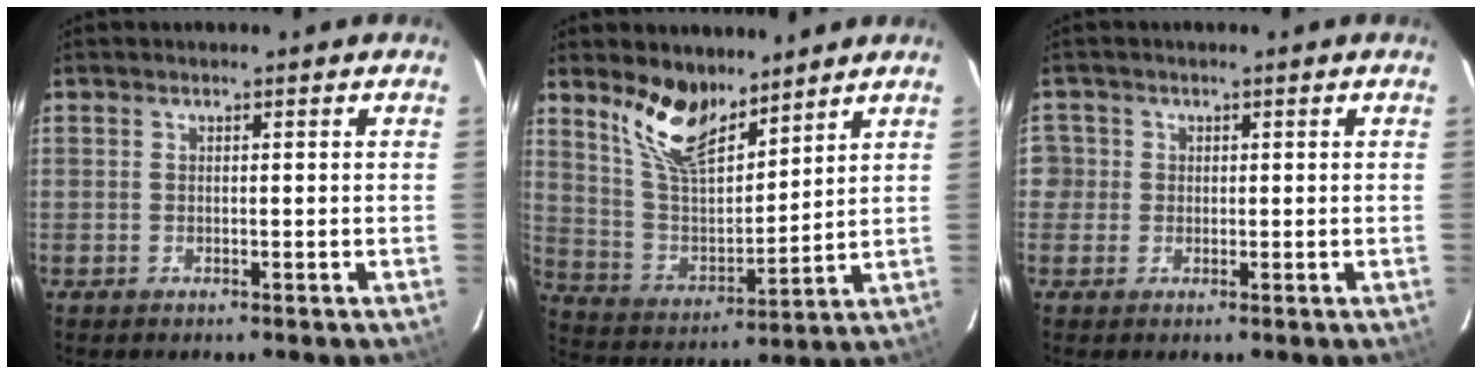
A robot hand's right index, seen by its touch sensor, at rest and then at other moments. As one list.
[{"total": 13.1, "force": [9.6, 5.1, 7.2], "torque": [-0.144, 0.003, 0.193]}, {"total": 2.9, "force": [-0.2, 2.9, 0.2], "torque": [0.009, 0.018, -0.004]}]